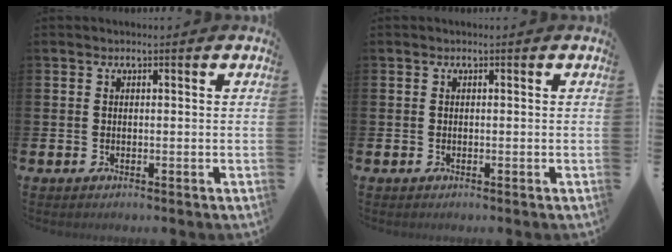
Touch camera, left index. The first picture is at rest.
{"total": 0.0}